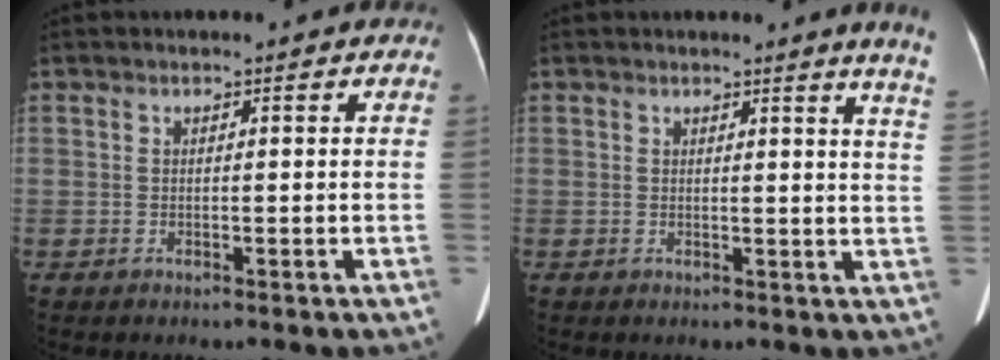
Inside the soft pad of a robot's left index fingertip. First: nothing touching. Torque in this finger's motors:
{"motor_torque": [0.80, -0.99, 0.09, 0.06]}